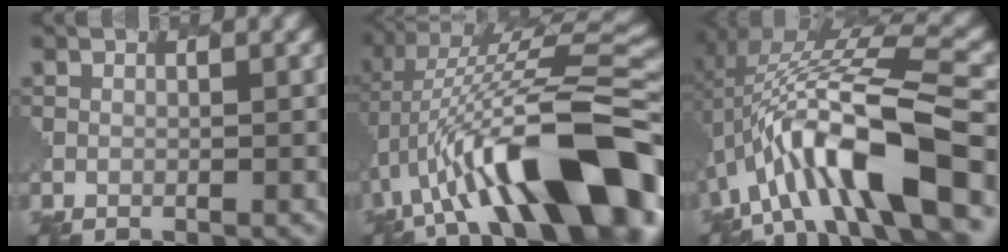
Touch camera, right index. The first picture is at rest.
{"total": 13.9, "force": [-3.4, 4.3, 12.8], "torque": [-0.213, 0.029, -0.043]}
{"total": 12.9, "force": [-3.4, 3.9, 11.8], "torque": [-0.201, 0.018, -0.049]}